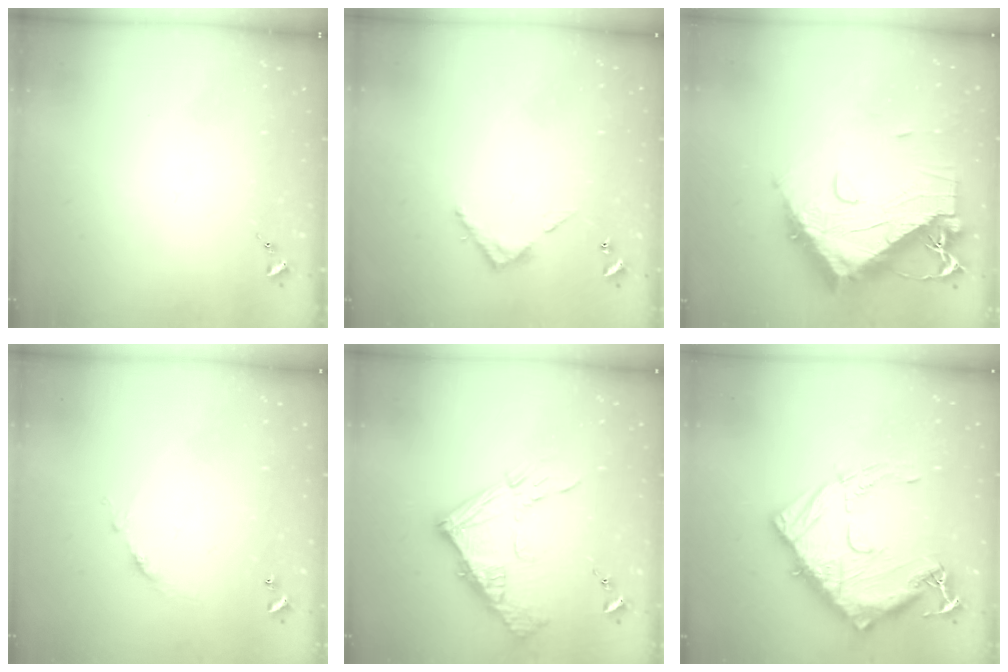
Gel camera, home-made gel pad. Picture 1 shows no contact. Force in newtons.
{"total": 3.9, "press": 3.9, "slide": 0.3}
{"total": 18.2, "press": 18.1, "slide": 1.9}
{"total": 5.1, "press": 5.1, "slide": 0.4}
{"total": 14.5, "press": 14.4, "slide": 1.6}
{"total": 19.9, "press": 19.8, "slide": 1.7}